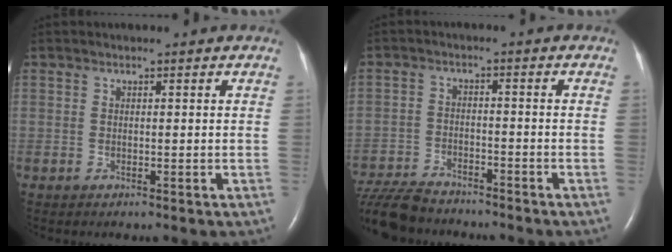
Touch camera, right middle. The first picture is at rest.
{"total": 10.8, "force": [-9.9, 2.5, 3.7], "torque": [-0.073, -0.013, -0.165]}